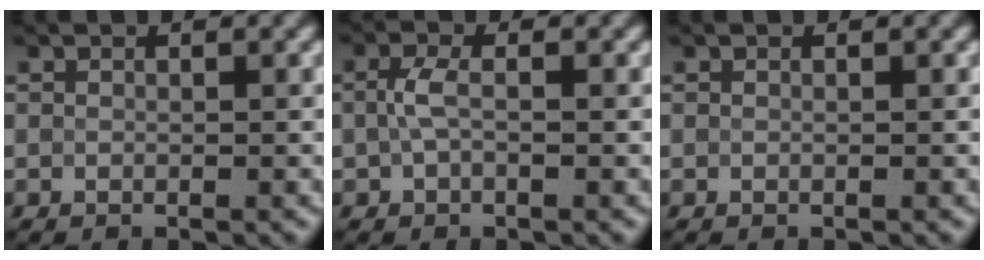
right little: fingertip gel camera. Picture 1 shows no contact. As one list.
[{"total": 2.1, "force": [0.1, 1.2, 1.8], "torque": [-0.046, 0.005, -0.001]}, {"total": 0.0}]